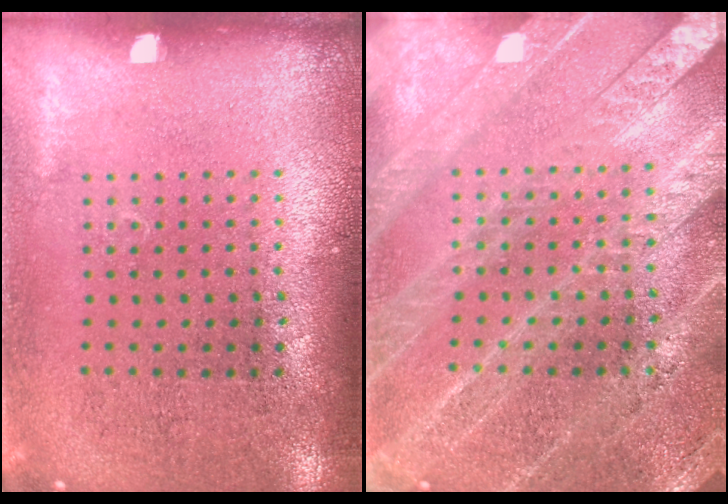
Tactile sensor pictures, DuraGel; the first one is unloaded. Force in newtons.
{"total": 3.6, "press": 3.4, "slide": 1.4}